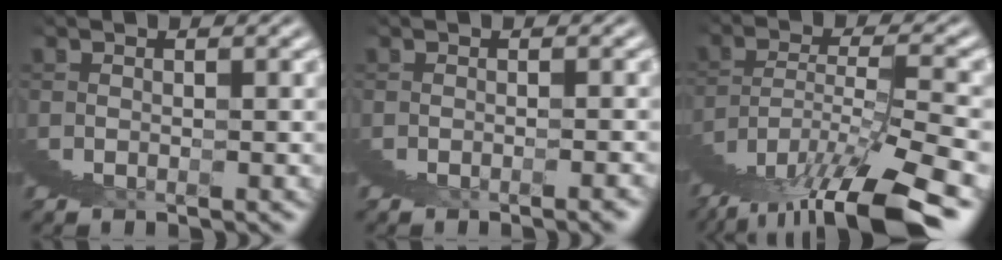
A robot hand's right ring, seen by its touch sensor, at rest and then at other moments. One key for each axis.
{"total": 1.1, "fx": 0.2, "fy": -1.0, "fz": -0.3, "tx": 0.013, "ty": 0.008, "tz": 0.002}
{"total": 8.5, "fx": 1.4, "fy": 4.0, "fz": 7.4, "tx": -0.124, "ty": 0.021, "tz": 0.016}